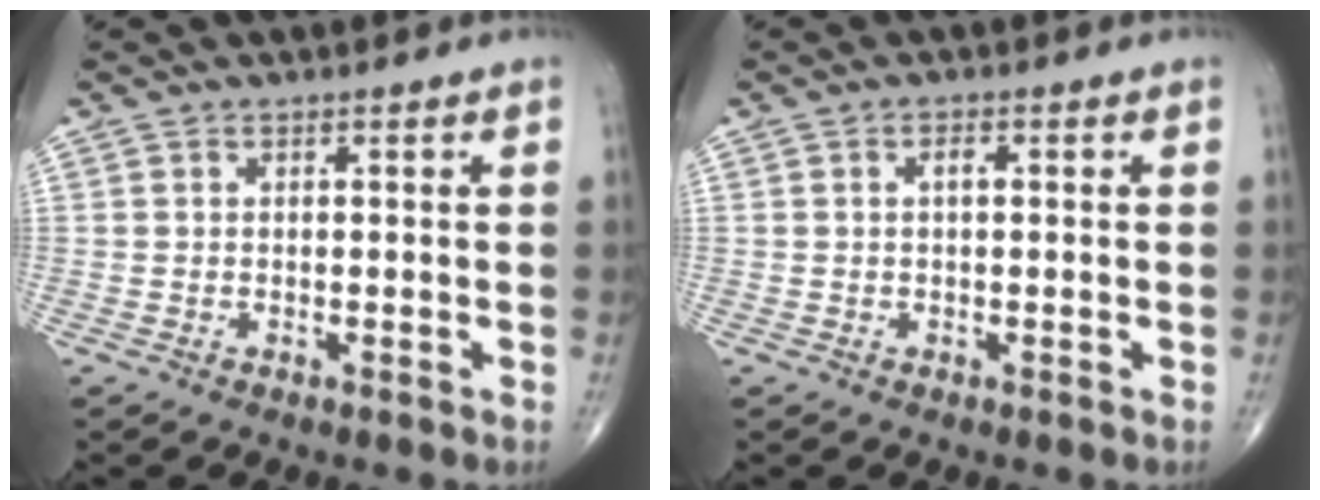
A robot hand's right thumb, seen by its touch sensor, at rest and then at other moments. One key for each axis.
{"total": 1.6, "fx": 0.2, "fy": 0.7, "fz": 1.4, "tx": -0.022, "ty": 0.003, "tz": 0.001}